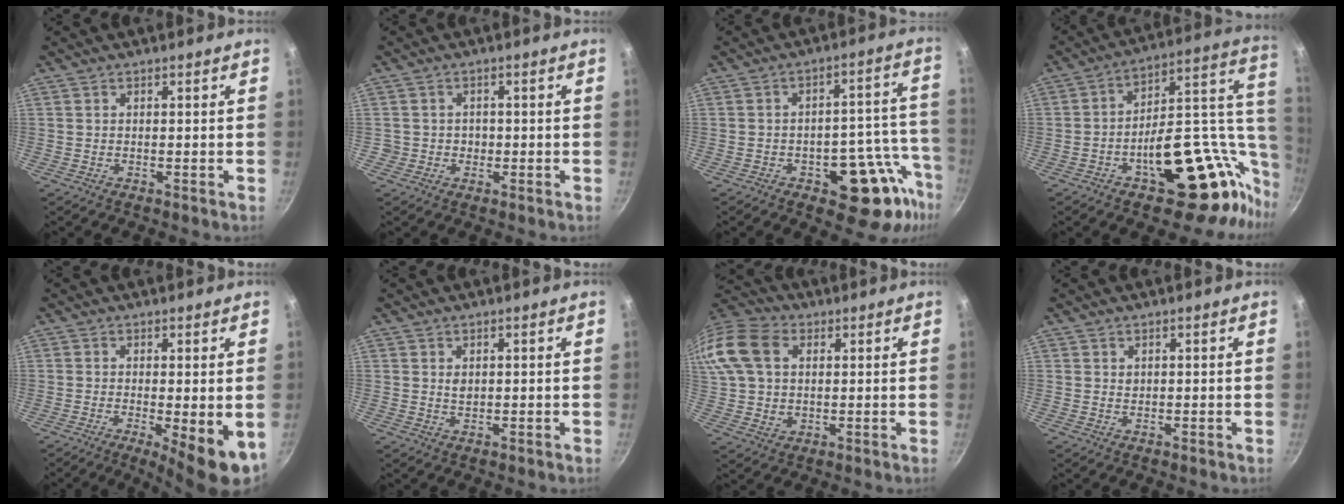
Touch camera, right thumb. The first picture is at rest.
{"total": 2.2, "force": [-0.4, 2.2, 0.5], "torque": [0.006, 0.007, -0.005]}
{"total": 15.1, "force": [-6.6, 8.1, 10.9], "torque": [-0.071, 0.051, -0.085]}
{"total": 28.4, "force": [-6.2, 15.6, 22.9], "torque": [-0.238, 0.044, -0.073]}
{"total": 8.7, "force": [-2.0, 2.2, 8.2], "torque": [-0.104, -0.012, -0.019]}
{"total": 1.6, "force": [0.4, 1.1, 1.0], "torque": [-0.015, -0.002, 0.009]}
{"total": 19.4, "force": [5.1, 14.4, 12.1], "torque": [-0.273, 0.018, 0.085]}
{"total": 0.7, "force": [0.3, 0.6, 0.2], "torque": [-0.001, -0.001, 0.007]}